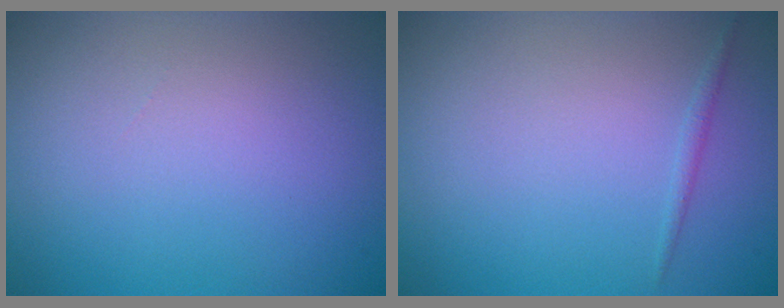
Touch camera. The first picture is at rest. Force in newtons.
{"total": 0.6, "press": 0.6, "slide": 0.1}